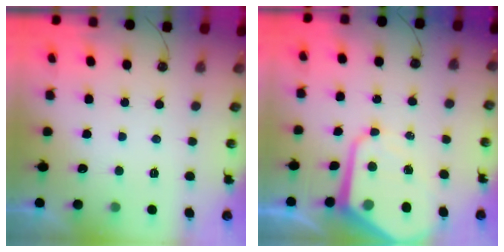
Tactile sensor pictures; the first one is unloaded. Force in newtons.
{"total": 11.0, "press": 11.0, "slide": 0.9}